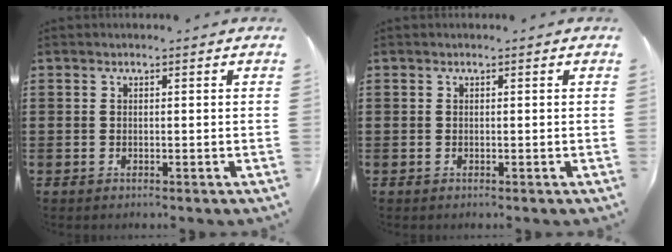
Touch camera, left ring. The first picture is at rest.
{"total": 0.0}